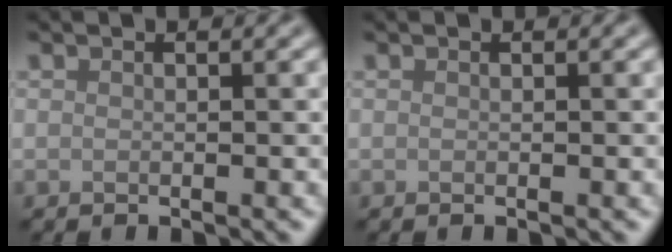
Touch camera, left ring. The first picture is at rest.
{"total": 0.0}